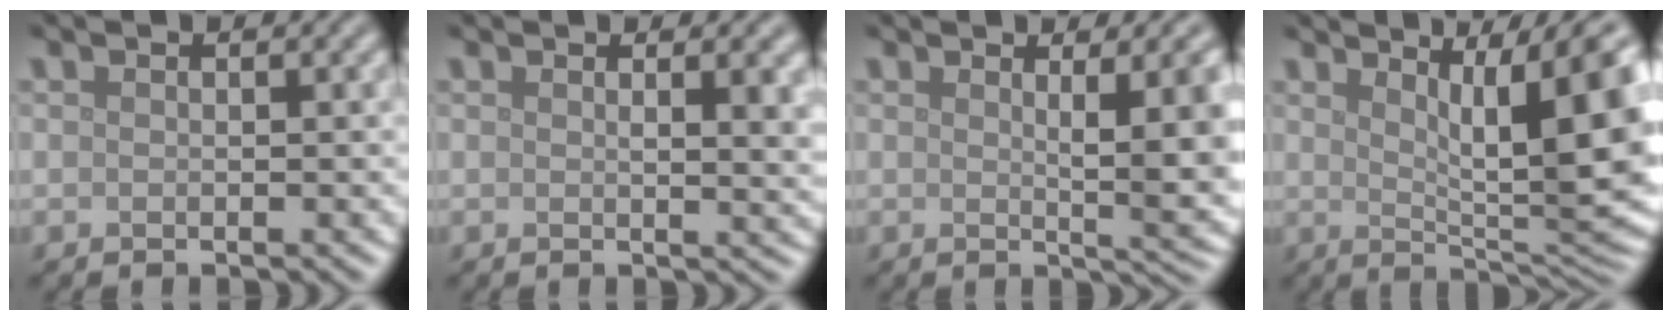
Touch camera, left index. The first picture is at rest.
{"total": 3.4, "force": [1.0, 1.1, 3.0], "torque": [-0.030, 0.002, 0.012]}
{"total": 7.0, "force": [1.1, 1.8, 6.7], "torque": [-0.072, -0.005, 0.018]}
{"total": 10.8, "force": [3.2, 2.6, 10.0], "torque": [-0.136, -0.001, 0.057]}